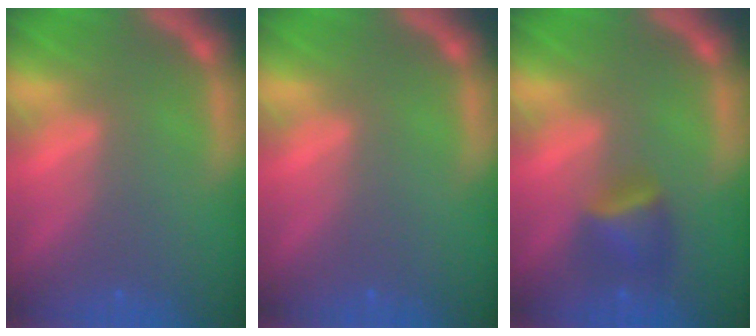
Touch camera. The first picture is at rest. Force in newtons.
{"total": 0.0}
{"total": 2.9}